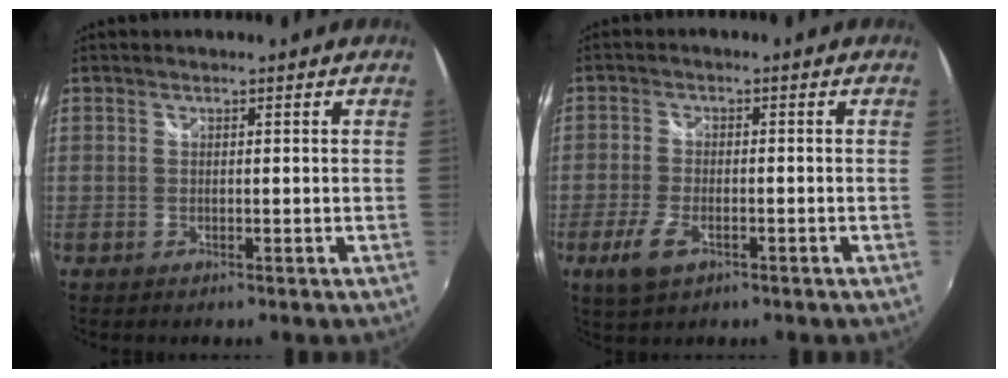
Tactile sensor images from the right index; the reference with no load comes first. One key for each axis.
{"total": 5.9, "fx": -3.0, "fy": 2.7, "fz": 4.2, "tx": -0.106, "ty": -0.010, "tz": -0.056}